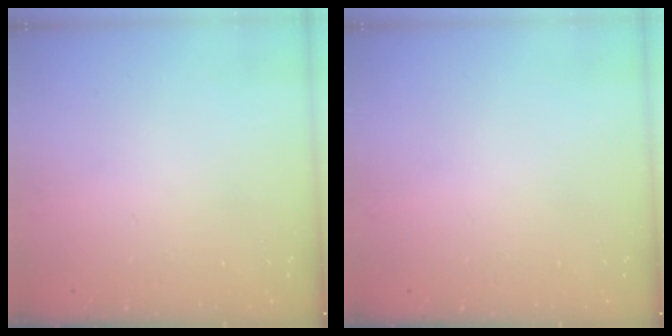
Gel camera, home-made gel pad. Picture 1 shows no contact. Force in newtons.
{"total": 0.0}